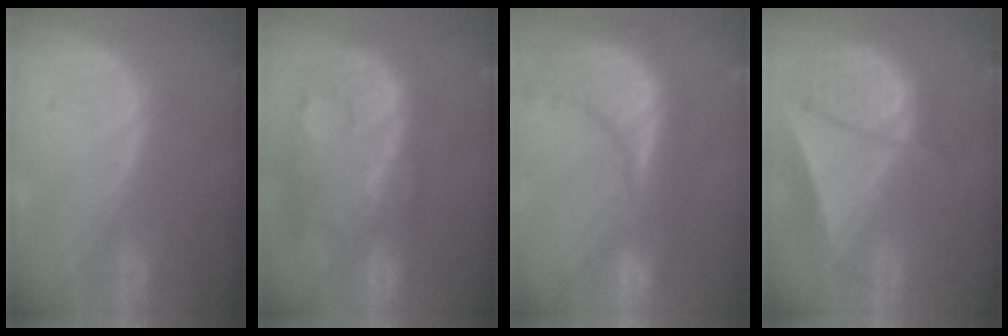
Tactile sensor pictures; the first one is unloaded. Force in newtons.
{"total": 13.6, "press": 11.1, "slide": 7.9}
{"total": 15.3, "press": 12.1, "slide": 9.3}
{"total": 9.5, "press": 8.2, "slide": 4.9}